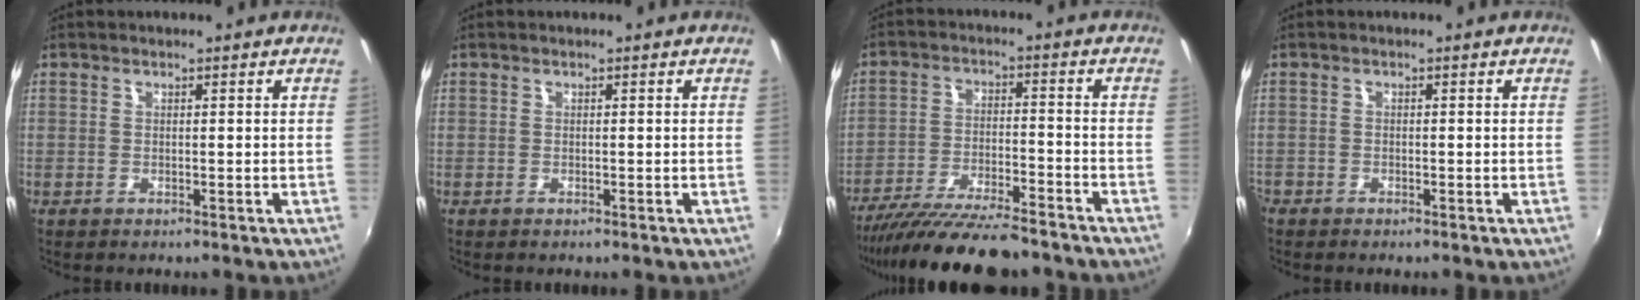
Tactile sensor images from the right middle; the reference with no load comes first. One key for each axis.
{"total": 0.0}
{"total": 16.8, "fx": -14.6, "fy": 2.6, "fz": 8.0, "tx": -0.161, "ty": -0.038, "tz": -0.235}
{"total": 1.5, "fx": -1.3, "fy": 0.8, "fz": 0.2, "tx": -0.012, "ty": -0.005, "tz": -0.027}